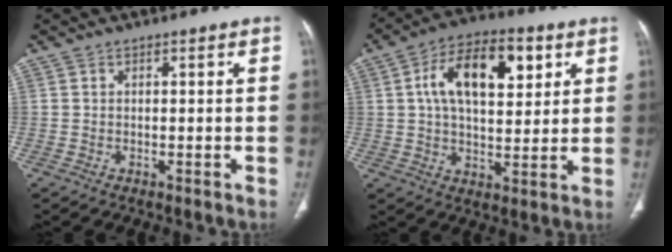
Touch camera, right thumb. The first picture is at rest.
{"total": 16.0, "force": [5.1, 8.4, 12.7], "torque": [-0.186, 0.003, 0.080]}